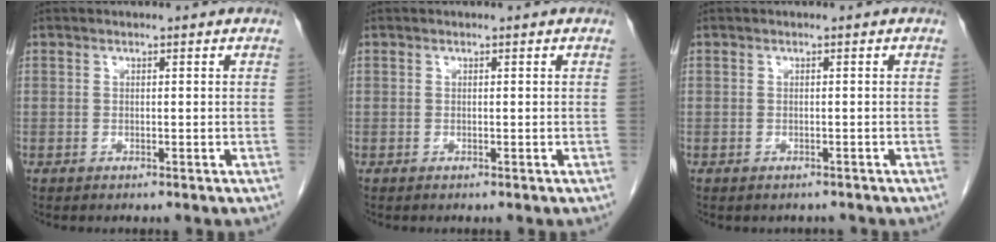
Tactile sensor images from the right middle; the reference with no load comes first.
{"total": 0.0}
{"total": 1.1, "force": [-0.9, 0.5, 0.0], "torque": [-0.006, -0.001, -0.013]}